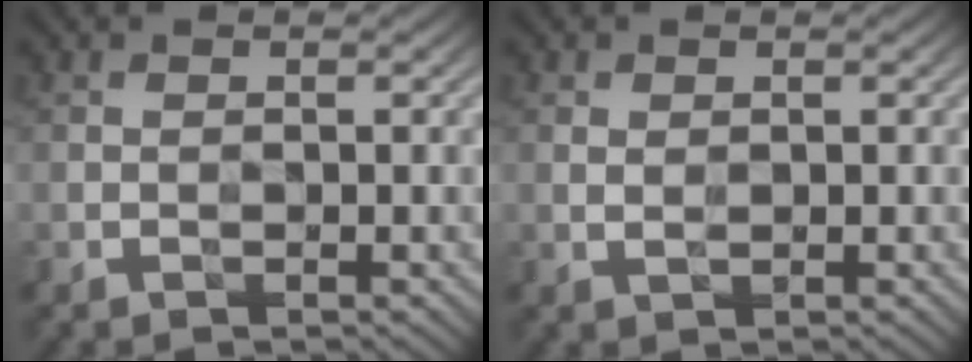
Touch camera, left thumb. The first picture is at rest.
{"total": 1.0, "force": [0.4, 0.7, 0.6], "torque": [-0.015, -0.003, 0.009]}